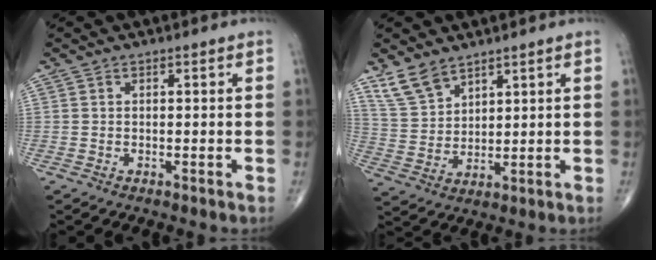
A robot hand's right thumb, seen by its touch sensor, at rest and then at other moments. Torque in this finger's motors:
{"motor_torque": [0.13, 1.00, 0.04, 0.02, 0.01]}